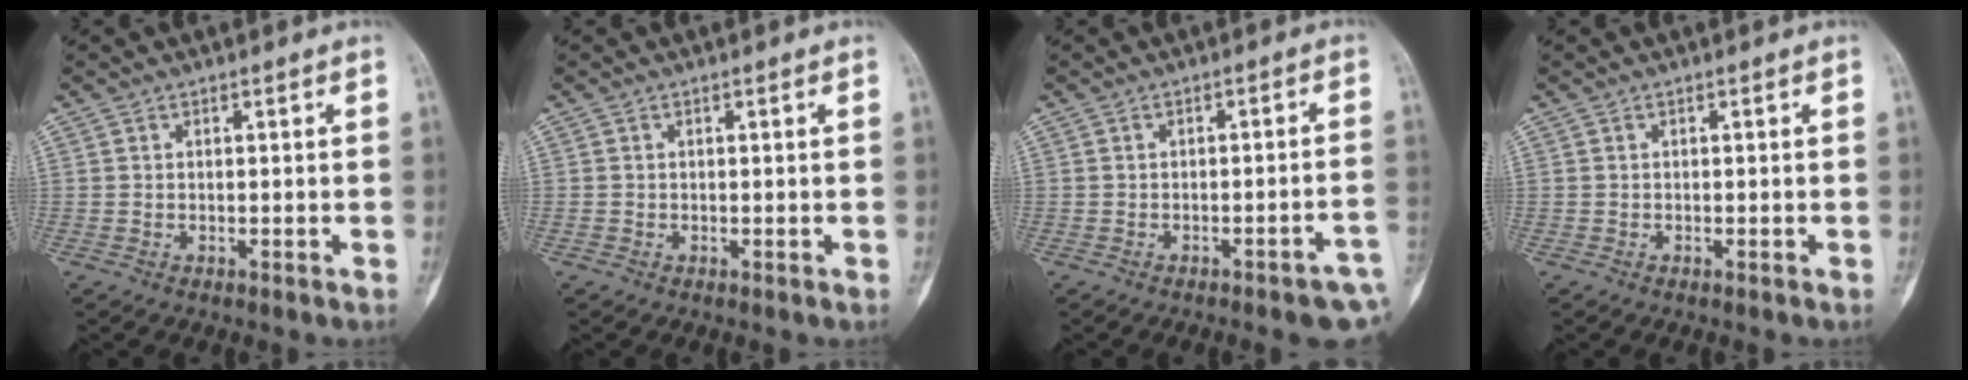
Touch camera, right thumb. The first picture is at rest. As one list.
[{"total": 0.5, "force": [-0.2, 0.3, 0.4], "torque": [-0.007, 0.006, -0.001]}, {"total": 8.0, "force": [-4.9, 1.8, 6.1], "torque": [-0.064, 0.026, -0.057]}, {"total": 0.0}]